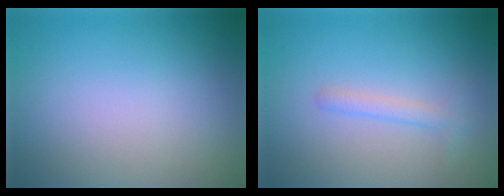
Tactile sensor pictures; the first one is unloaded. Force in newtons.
{"total": 1.8, "press": 1.8, "slide": 0.2}